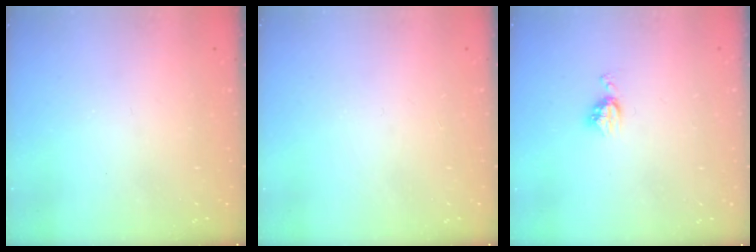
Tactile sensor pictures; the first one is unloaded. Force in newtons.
{"total": 0.0}
{"total": 4.6, "press": 4.6, "slide": 0.4}